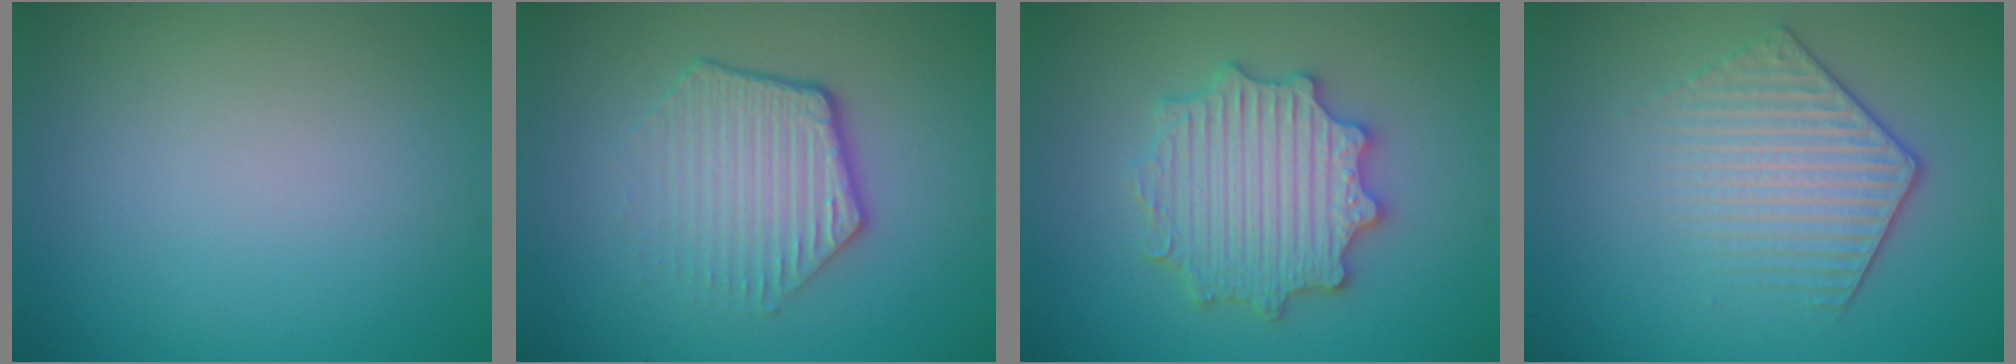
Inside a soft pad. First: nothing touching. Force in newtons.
{"total": 4.5, "press": 3.2, "slide": 3.1}
{"total": 5.6, "press": 5.5, "slide": 1.0}
{"total": 3.9, "press": 3.4, "slide": 1.8}